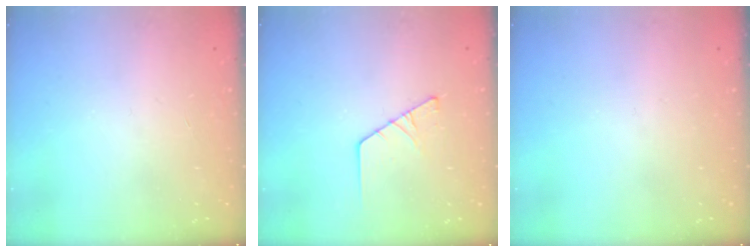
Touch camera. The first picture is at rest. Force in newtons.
{"total": 2.5, "press": 2.5, "slide": 0.3}
{"total": 0.0}